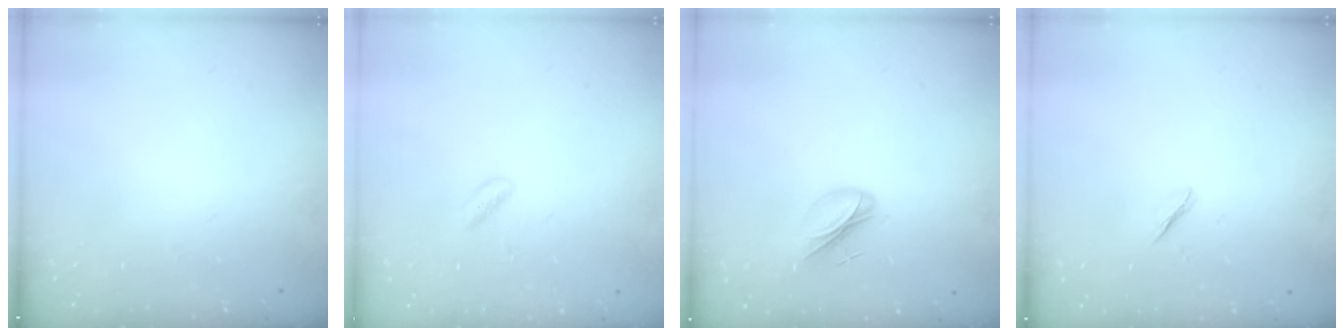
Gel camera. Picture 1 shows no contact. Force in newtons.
{"total": 1.3, "press": 1.1, "slide": 0.7}
{"total": 7.3, "press": 7.1, "slide": 1.7}
{"total": 1.7, "press": 1.6, "slide": 0.5}